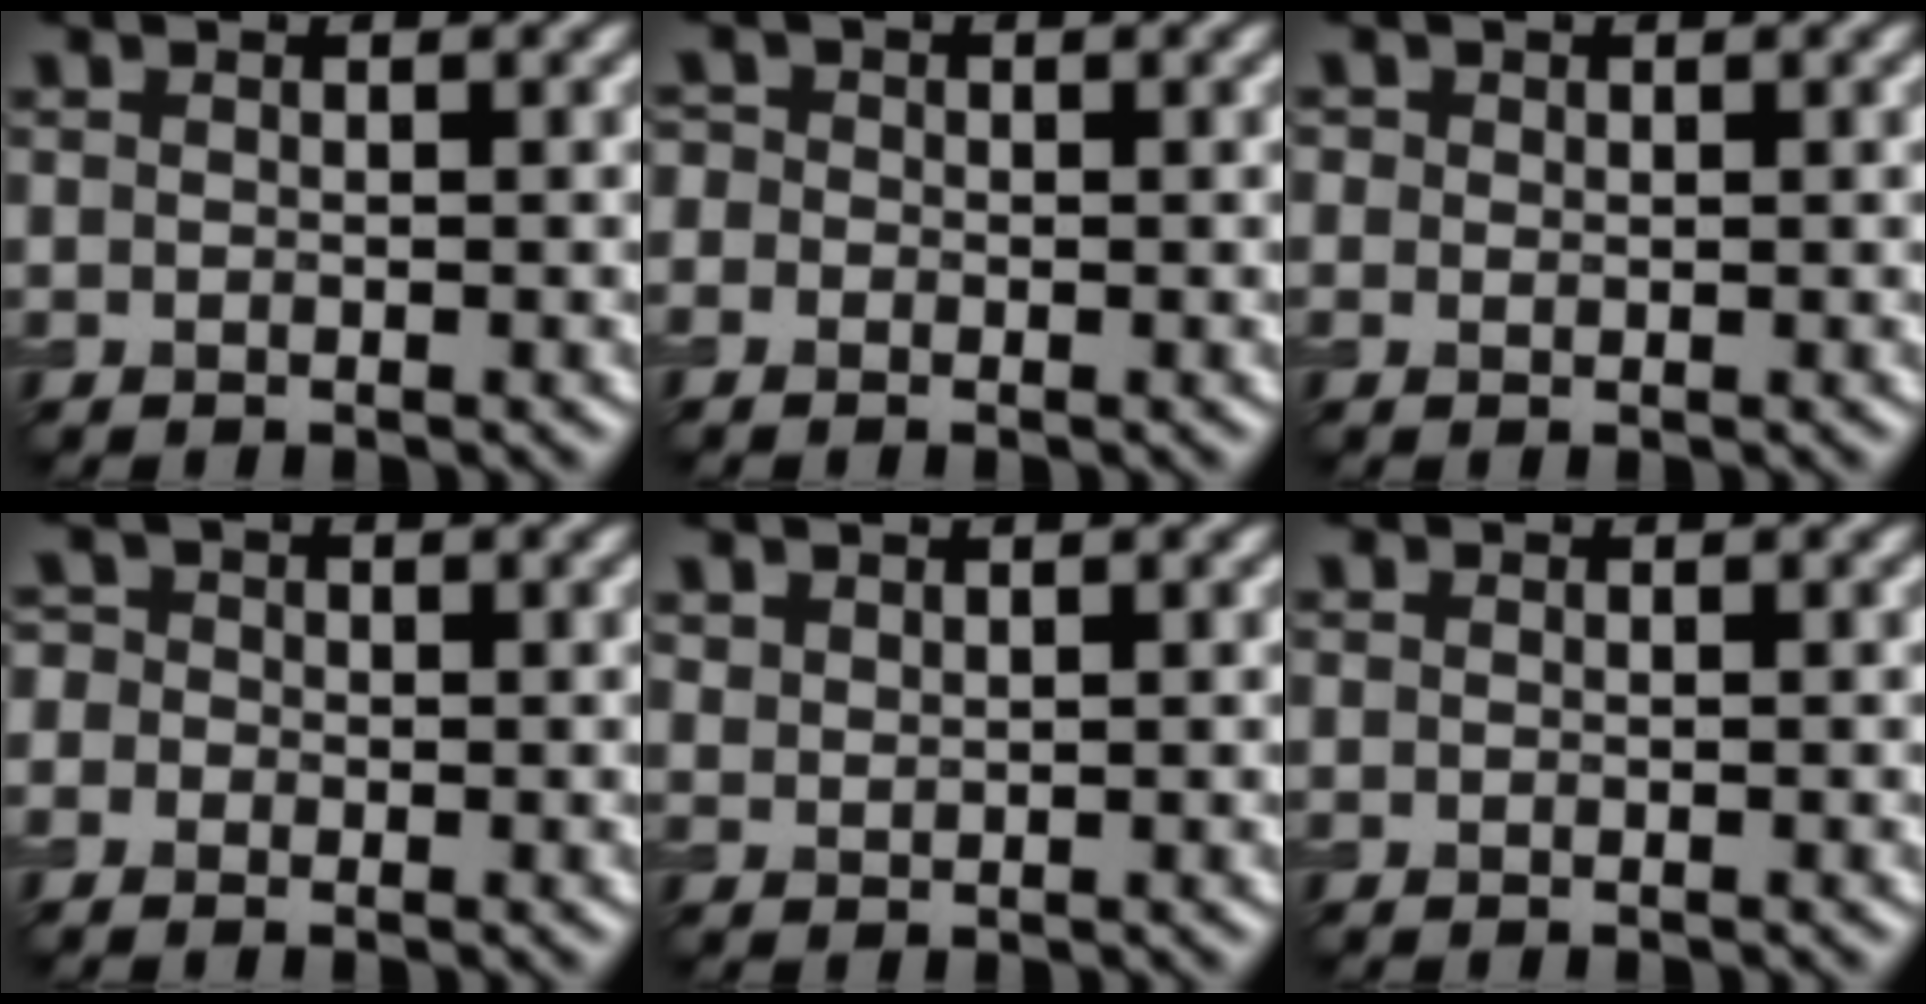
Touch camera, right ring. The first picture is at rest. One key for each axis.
{"total": 1.2, "fx": -0.3, "fy": 1.2, "fz": 0.4, "tx": -0.005, "ty": 0.003, "tz": -0.019}
{"total": 0.8, "fx": 0.3, "fy": 0.7, "fz": 0.3, "tx": -0.003, "ty": 0.002, "tz": 0.002}
{"total": 2.1, "fx": -0.2, "fy": 1.9, "fz": 0.7, "tx": 0.002, "ty": 0.013, "tz": -0.030}
{"total": 1.0, "fx": 0.9, "fy": 0.3, "fz": 0.2, "tx": -0.008, "ty": -0.002, "tz": 0.023}
{"total": 0.0}